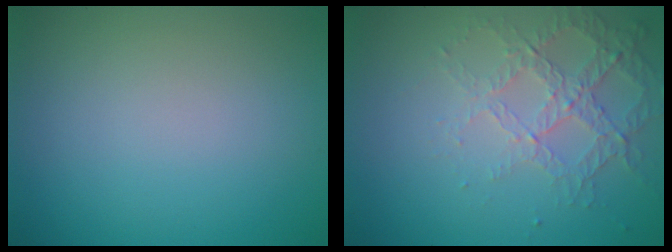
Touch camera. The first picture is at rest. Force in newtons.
{"total": 4.3, "press": 2.9, "slide": 3.1}